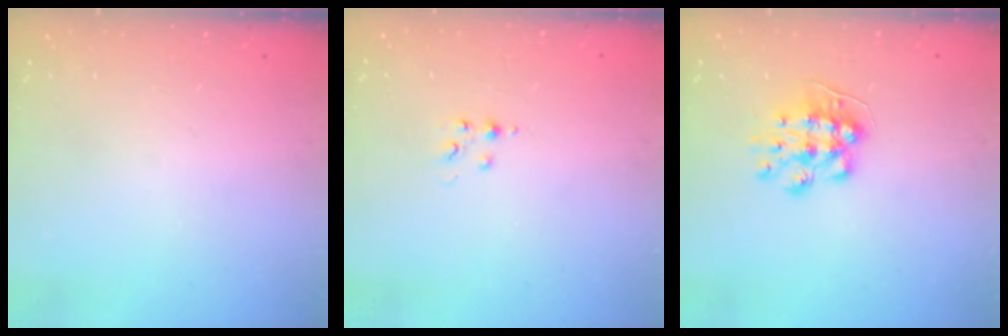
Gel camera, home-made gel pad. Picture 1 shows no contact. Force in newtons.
{"total": 4.3, "press": 4.2, "slide": 0.6}
{"total": 9.1, "press": 9.1, "slide": 0.3}